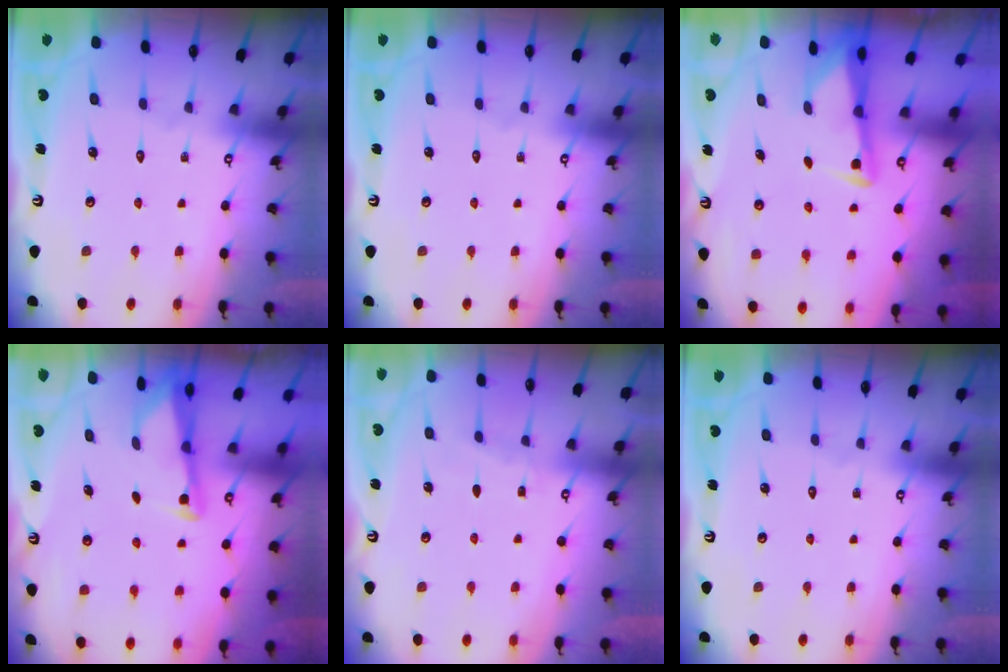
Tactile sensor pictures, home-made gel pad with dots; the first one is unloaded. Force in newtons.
{"total": 0.0}
{"total": 2.9, "press": 2.9, "slide": 0.4}
{"total": 2.9, "press": 2.9, "slide": 0.2}
{"total": 3.9, "press": 3.8, "slide": 0.5}
{"total": 0.0}